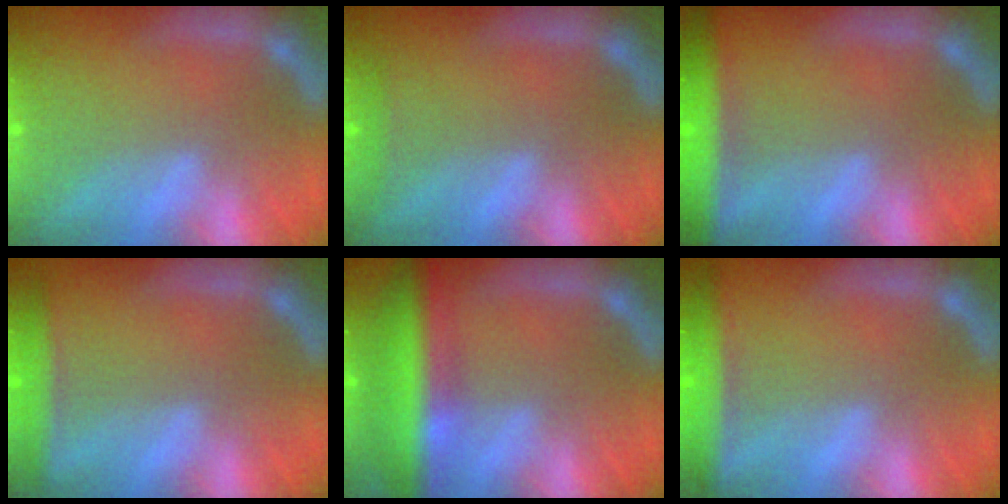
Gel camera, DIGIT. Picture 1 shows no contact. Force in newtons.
{"total": 0.9}
{"total": 6.5}
{"total": 2.9}
{"total": 8.5}
{"total": 4.5}